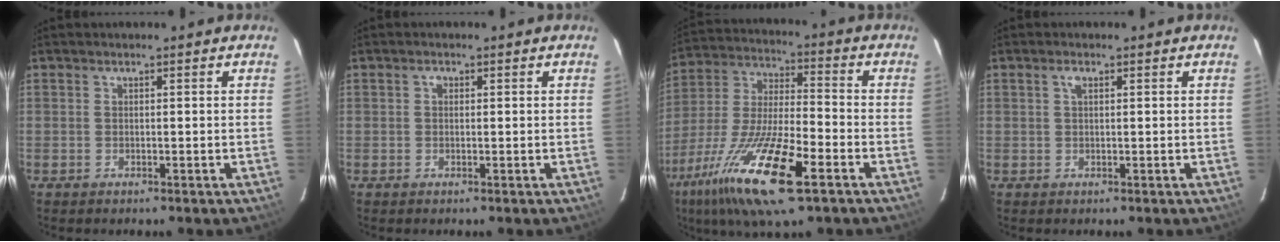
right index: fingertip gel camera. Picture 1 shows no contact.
{"total": 0.8, "force": [0.2, 0.7, 0.4], "torque": [-0.006, 0.005, 0.001]}
{"total": 20.7, "force": [-11.0, 4.7, 16.9], "torque": [-0.348, -0.046, -0.212]}
{"total": 1.2, "force": [0.5, 0.5, 0.9], "torque": [-0.019, 0.004, 0.007]}